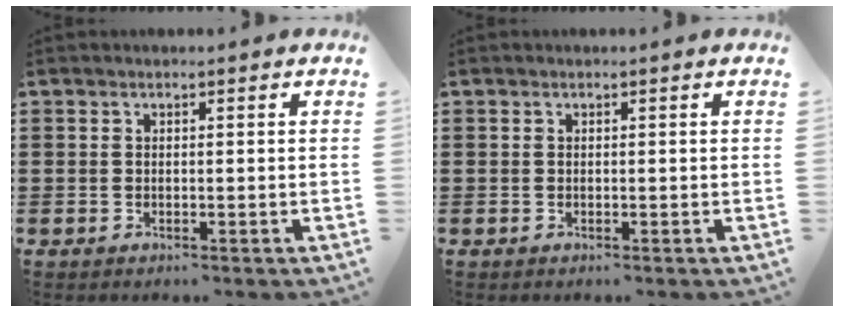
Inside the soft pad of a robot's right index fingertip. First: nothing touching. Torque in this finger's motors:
{"motor_torque": [0.00, 0.00, 0.00, 0.00]}